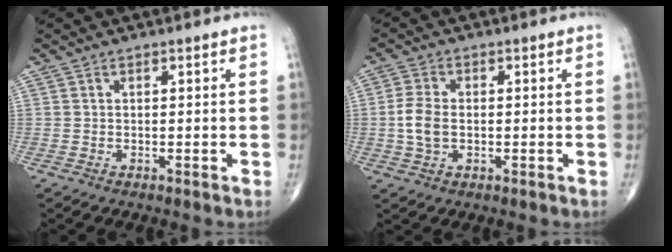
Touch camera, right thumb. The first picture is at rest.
{"total": 5.2, "force": [-0.4, 3.2, 4.1], "torque": [-0.089, 0.008, -0.010]}